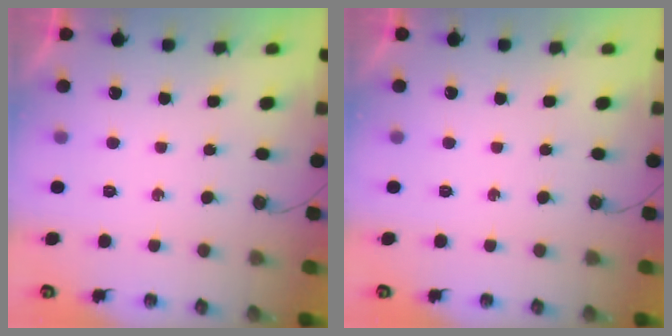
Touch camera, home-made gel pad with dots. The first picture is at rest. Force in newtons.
{"total": 0.0}